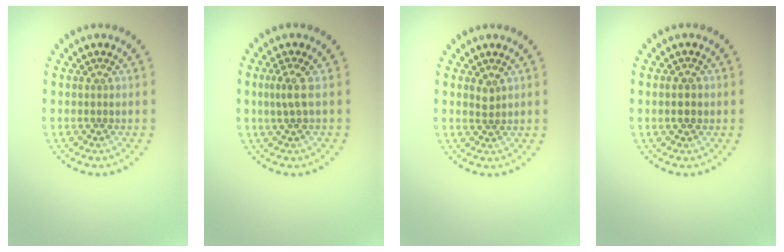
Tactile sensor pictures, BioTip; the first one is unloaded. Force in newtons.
{"total": 1.8, "press": 1.4, "slide": 1.2}
{"total": 1.0, "press": 0.7, "slide": 0.6}
{"total": 1.5, "press": 1.5, "slide": 0.1}